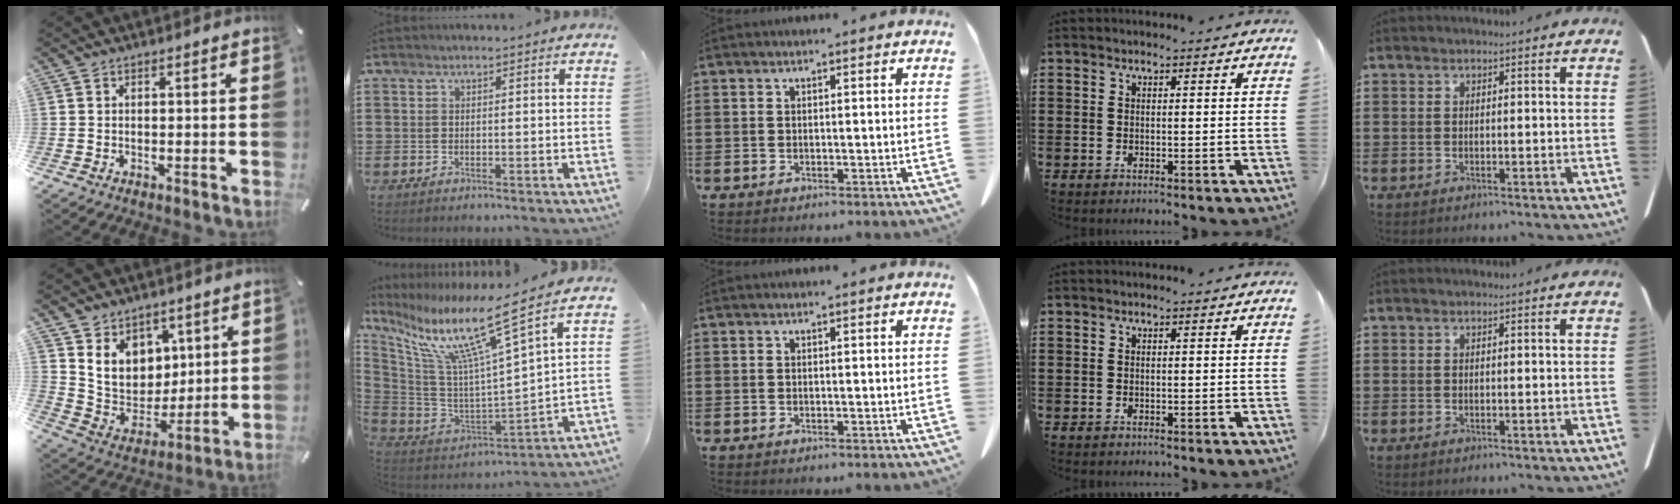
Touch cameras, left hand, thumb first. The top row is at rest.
{"thumb": {"total": 12.2, "force": [5.2, 10.4, 3.9], "torque": [-0.081, -0.038, 0.110]}, "index": {"total": 12.7, "force": [8.1, 0.1, 9.8], "torque": [-0.215, -0.052, 0.122]}}